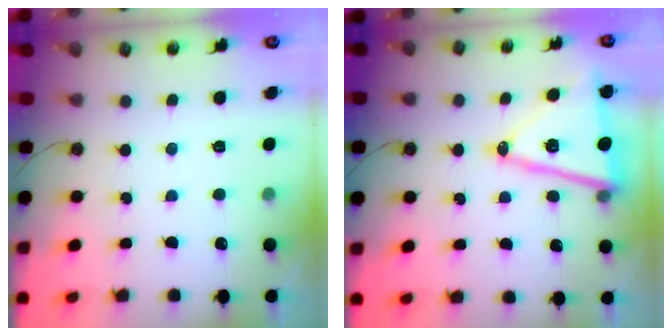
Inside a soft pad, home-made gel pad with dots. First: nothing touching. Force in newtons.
{"total": 14.8, "press": 14.6, "slide": 2.5}